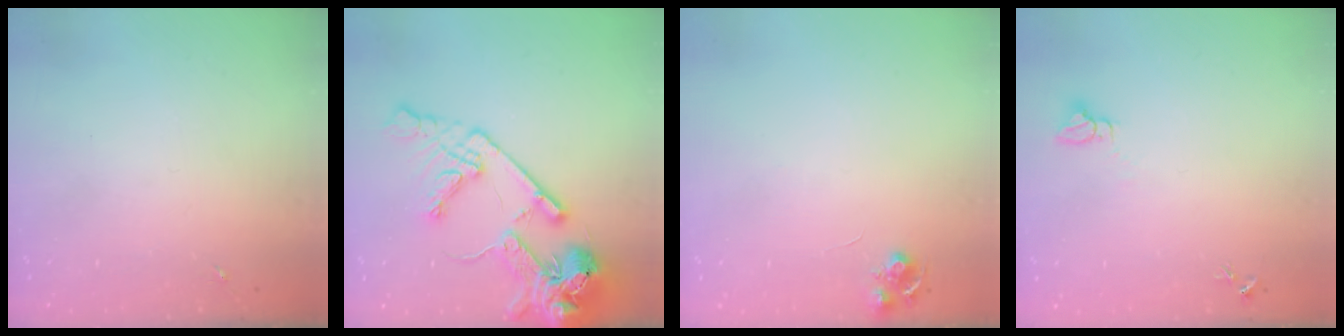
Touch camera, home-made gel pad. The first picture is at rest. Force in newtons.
{"total": 19.0, "press": 18.8, "slide": 2.9}
{"total": 6.8, "press": 6.7, "slide": 0.9}
{"total": 2.7, "press": 2.7, "slide": 0.1}